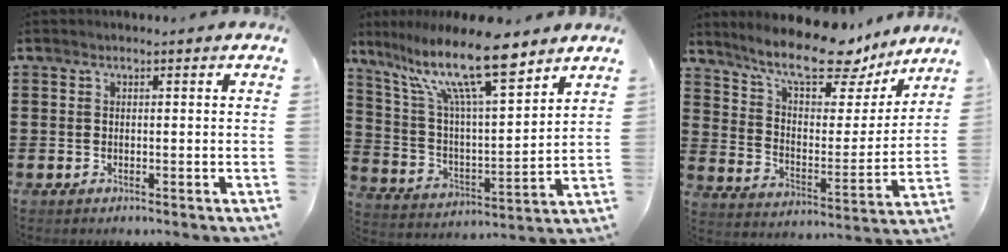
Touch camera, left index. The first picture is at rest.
{"total": 15.6, "force": [11.1, 3.3, 10.5], "torque": [-0.218, -0.046, 0.187]}
{"total": 13.4, "force": [11.2, 3.2, 6.6], "torque": [-0.137, -0.065, 0.193]}